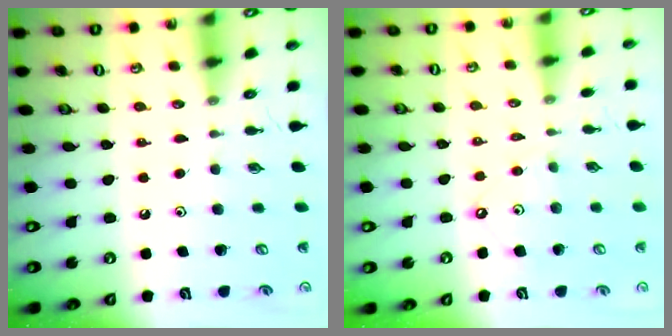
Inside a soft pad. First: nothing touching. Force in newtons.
{"total": 4.7, "press": 4.6, "slide": 0.5}